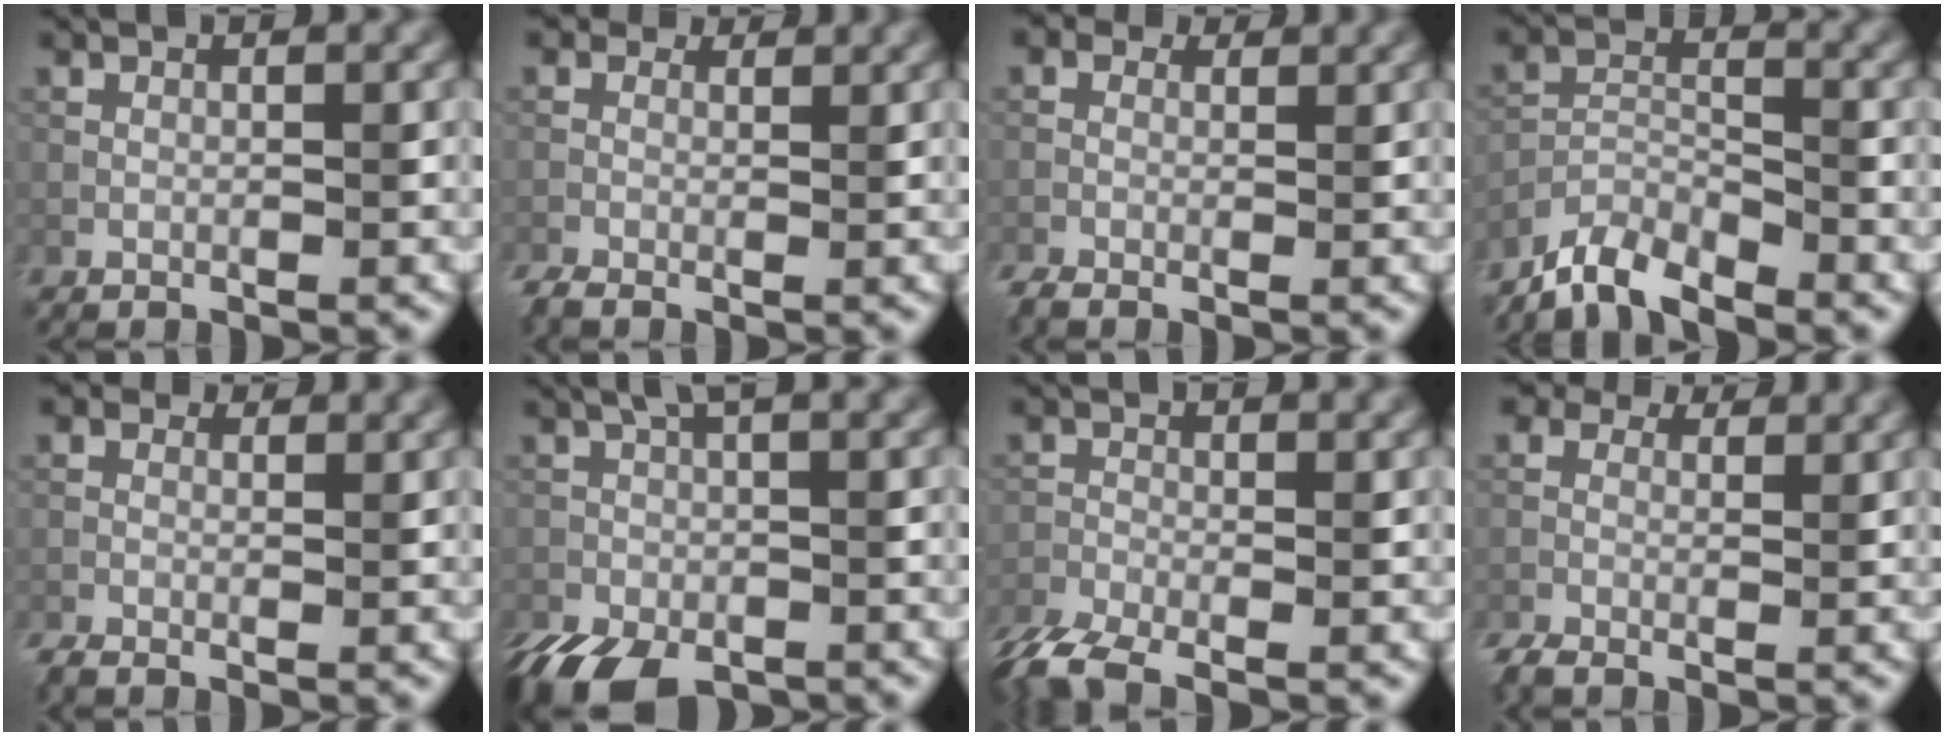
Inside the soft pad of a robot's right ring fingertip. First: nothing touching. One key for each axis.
{"total": 2.6, "fx": -0.3, "fy": 1.8, "fz": 1.8, "tx": -0.041, "ty": -0.003, "tz": -0.012}
{"total": 2.9, "fx": -0.5, "fy": 2.1, "fz": 2.0, "tx": -0.036, "ty": 0.001, "tz": -0.009}
{"total": 4.6, "fx": -4.3, "fy": 1.1, "fz": 1.0, "tx": -0.023, "ty": -0.006, "tz": -0.084}
{"total": 2.3, "fx": -0.6, "fy": 1.6, "fz": 1.5, "tx": -0.032, "ty": -0.003, "tz": -0.013}
{"total": 7.8, "fx": -3.8, "fy": 3.2, "fz": 6.0, "tx": -0.119, "ty": -0.023, "tz": -0.062}
{"total": 5.7, "fx": -4.2, "fy": 1.9, "fz": 3.3, "tx": -0.076, "ty": -0.021, "tz": -0.087}
{"total": 4.4, "fx": 0.9, "fy": 3.2, "fz": 2.9, "tx": -0.064, "ty": 0.000, "tz": 0.010}